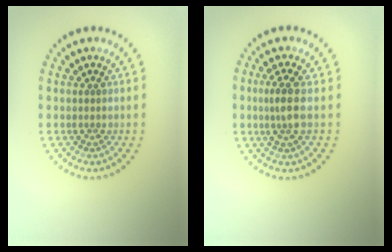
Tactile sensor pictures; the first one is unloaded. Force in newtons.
{"total": 2.6, "press": 2.4, "slide": 1.1}